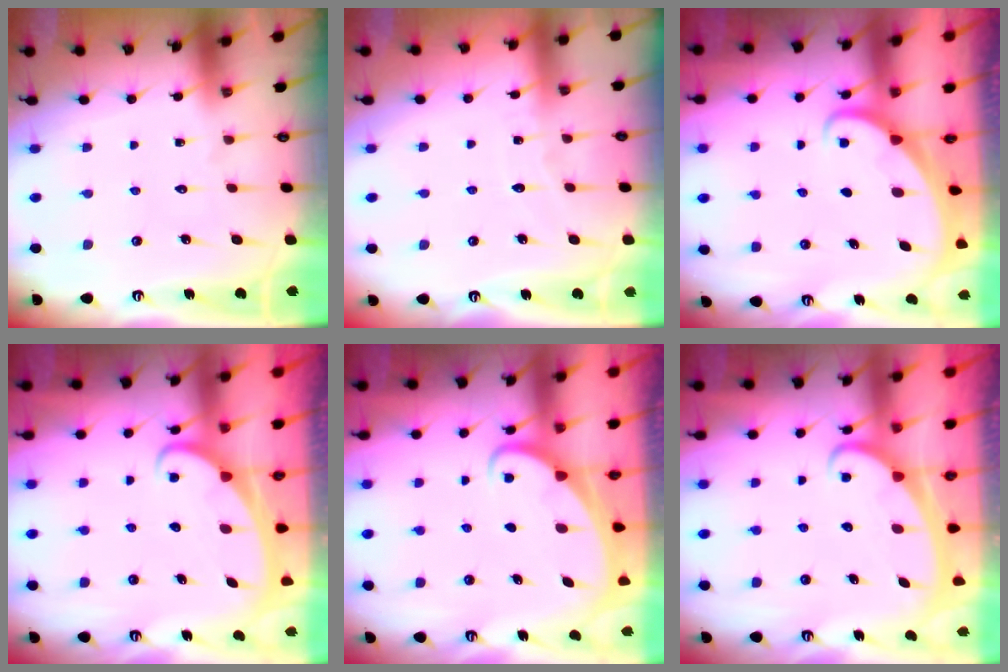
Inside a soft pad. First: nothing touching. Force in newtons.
{"total": 3.4, "press": 3.4, "slide": 0.3}
{"total": 1.7, "press": 1.6, "slide": 0.1}
{"total": 2.4, "press": 2.4, "slide": 0.4}
{"total": 1.9, "press": 1.9, "slide": 0.2}
{"total": 2.3, "press": 2.3, "slide": 0.3}